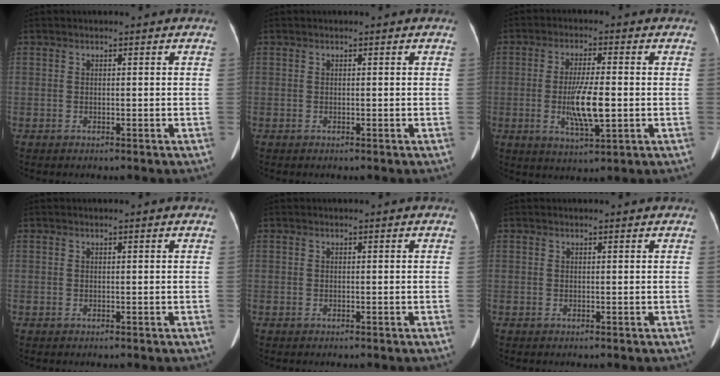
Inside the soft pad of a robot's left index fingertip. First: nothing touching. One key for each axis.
{"total": 0.0}
{"total": 7.4, "fx": -1.5, "fy": 1.1, "fz": 7.1, "tx": -0.136, "ty": -0.030, "tz": -0.028}
{"total": 0.5, "fx": 0.4, "fy": -0.1, "fz": 0.3, "tx": -0.005, "ty": -0.006, "tz": 0.005}
{"total": 0.0}
{"total": 1.8, "fx": 1.7, "fy": 0.2, "fz": 0.6, "tx": -0.006, "ty": -0.006, "tz": 0.013}